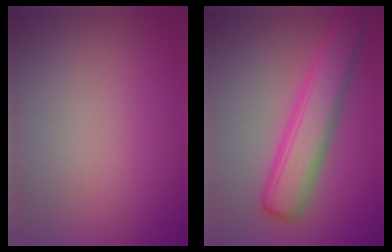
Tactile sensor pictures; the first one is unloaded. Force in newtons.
{"total": 5.3, "press": 5.3, "slide": 0.1}